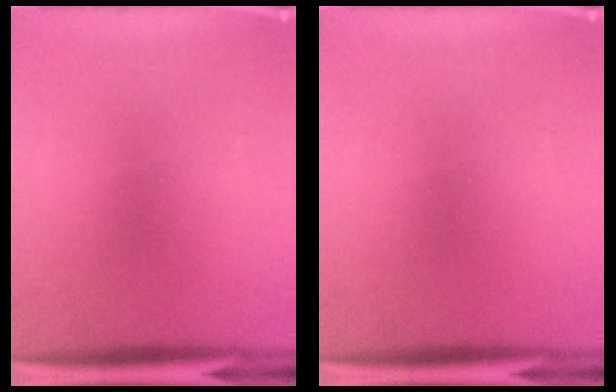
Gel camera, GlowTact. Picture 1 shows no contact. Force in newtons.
{"total": 0.0}